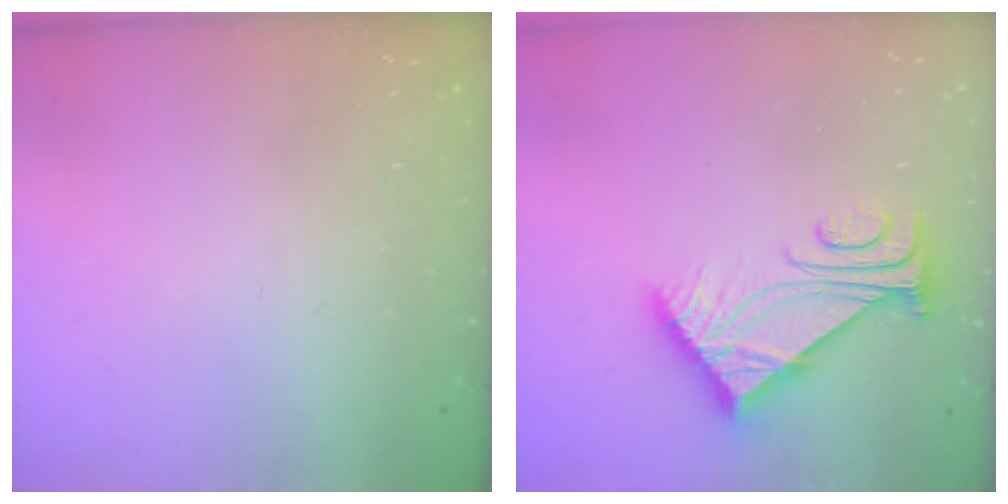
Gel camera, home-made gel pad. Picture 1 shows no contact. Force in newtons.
{"total": 7.8, "press": 7.7, "slide": 0.9}